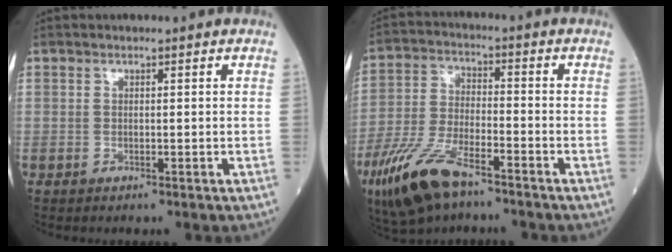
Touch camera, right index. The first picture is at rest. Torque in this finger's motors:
{"motor_torque": [0.68, -0.68, 0.60, 0.14]}